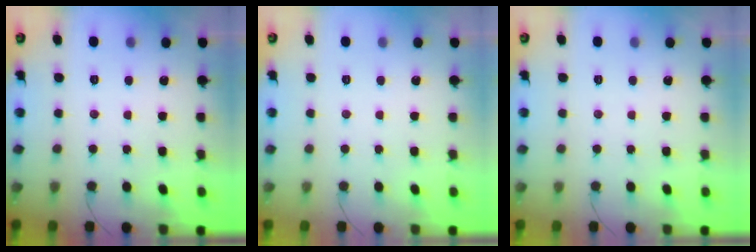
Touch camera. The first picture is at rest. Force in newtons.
{"total": 0.0}
{"total": 0.0}